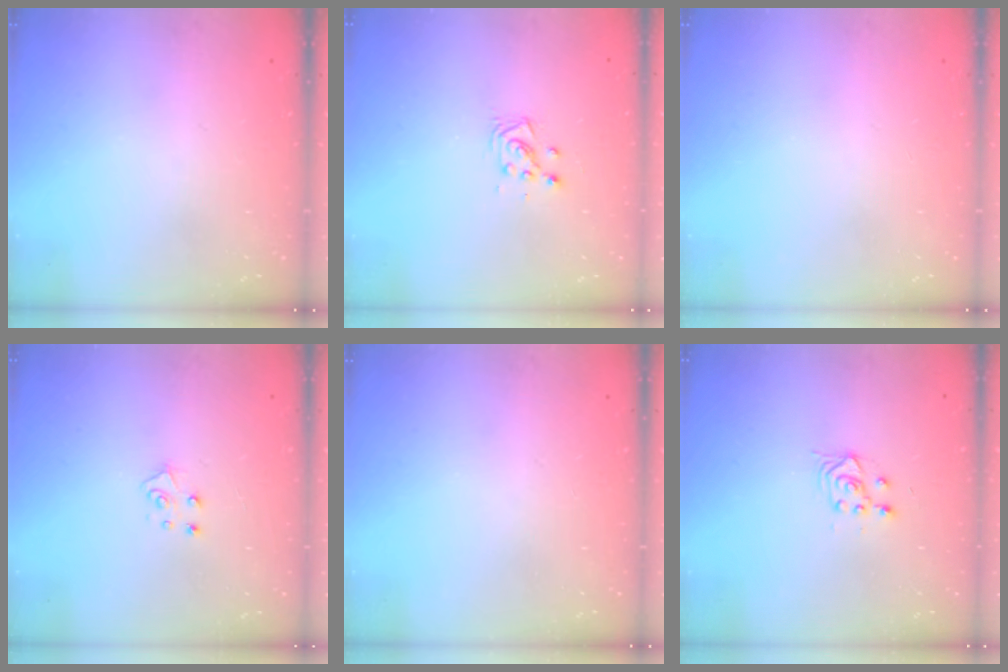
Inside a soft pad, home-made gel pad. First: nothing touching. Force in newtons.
{"total": 4.0, "press": 4.0, "slide": 0.4}
{"total": 0.0}
{"total": 5.1, "press": 5.1, "slide": 0.5}
{"total": 0.0}
{"total": 3.0, "press": 2.6, "slide": 1.3}